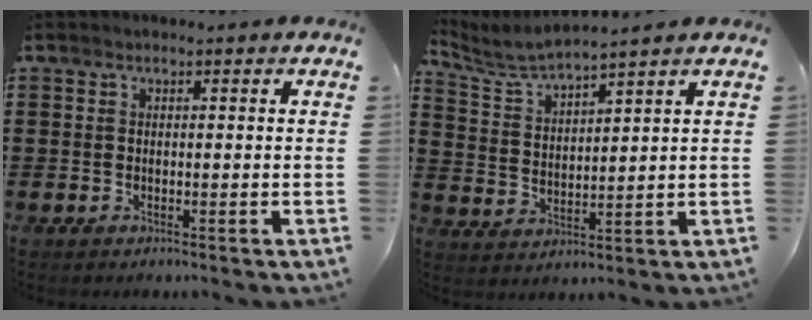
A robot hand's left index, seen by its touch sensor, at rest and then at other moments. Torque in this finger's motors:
{"motor_torque": [0.05, -0.08, -0.10, 0.01]}